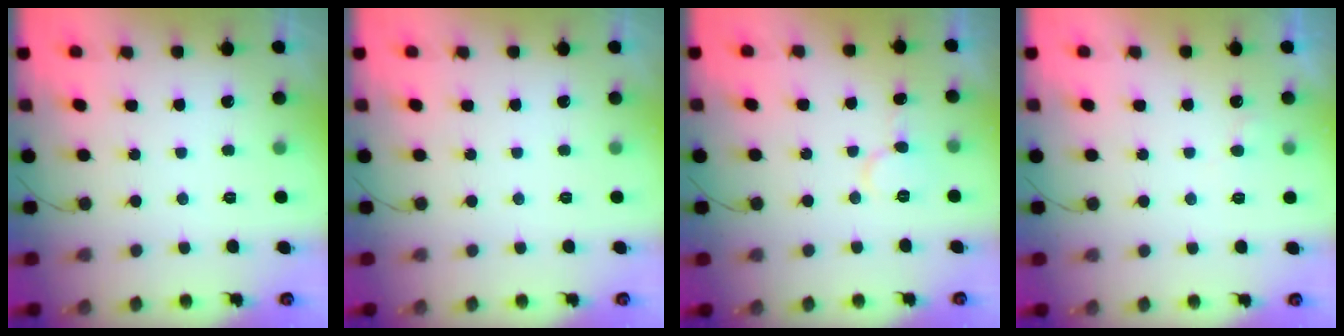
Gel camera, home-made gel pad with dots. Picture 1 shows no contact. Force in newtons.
{"total": 0.0}
{"total": 6.4, "press": 6.4, "slide": 0.6}
{"total": 4.9, "press": 4.9, "slide": 0.4}